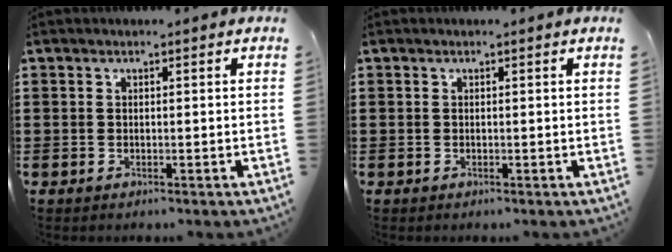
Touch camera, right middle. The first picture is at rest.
{"total": 0.0}